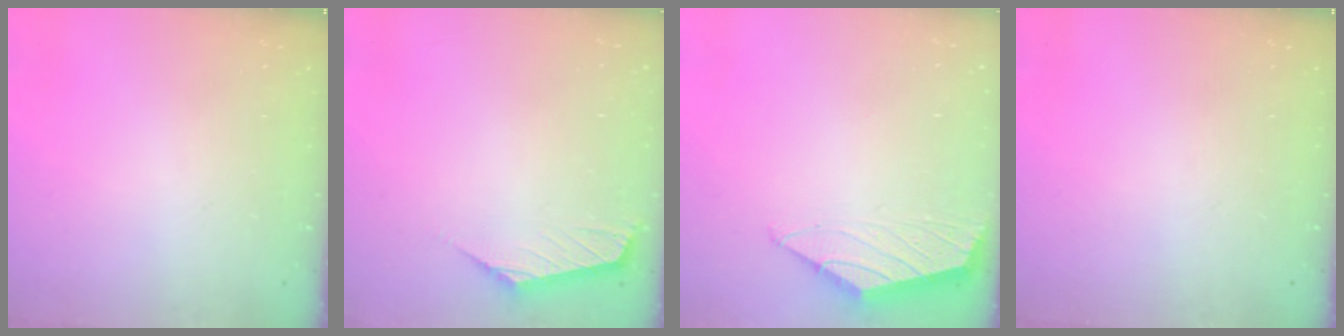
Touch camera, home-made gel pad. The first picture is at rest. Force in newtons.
{"total": 0.9, "press": 0.9, "slide": 0.2}
{"total": 1.6, "press": 1.5, "slide": 0.4}
{"total": 0.0}